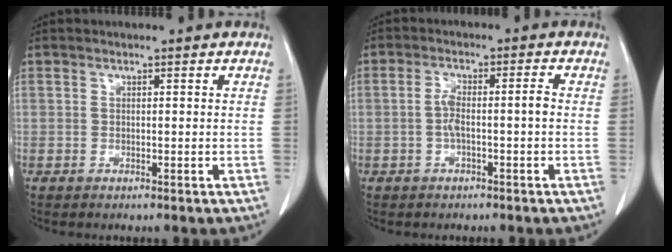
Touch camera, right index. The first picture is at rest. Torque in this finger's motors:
{"motor_torque": [0.55, -0.08, 0.27, 0.07]}